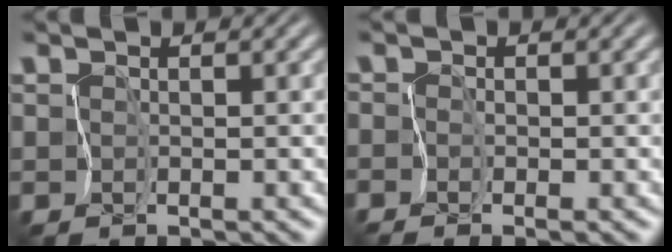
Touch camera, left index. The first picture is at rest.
{"total": 0.6, "force": [-0.6, -0.1, -0.1], "torque": [-0.003, -0.003, -0.015]}